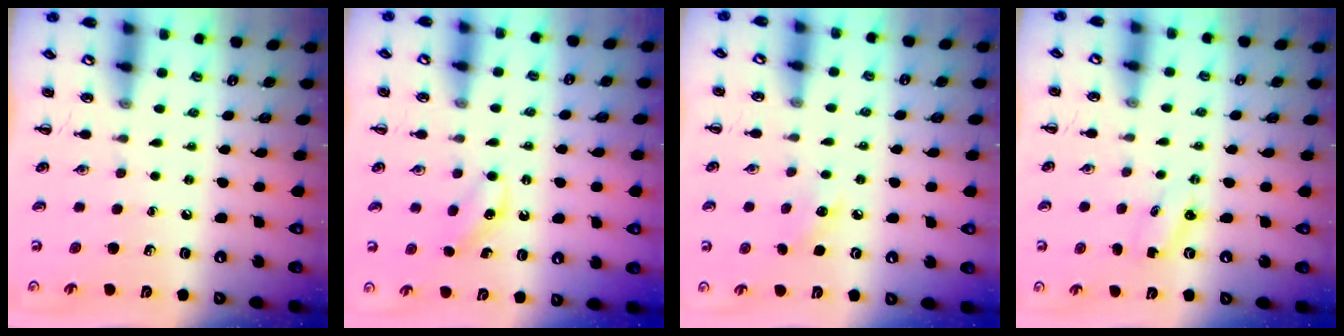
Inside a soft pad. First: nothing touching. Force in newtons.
{"total": 4.1, "press": 4.0, "slide": 1.1}
{"total": 5.8, "press": 5.6, "slide": 1.4}
{"total": 2.2, "press": 2.1, "slide": 0.6}